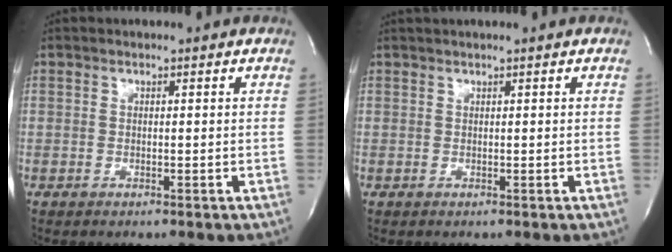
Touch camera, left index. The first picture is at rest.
{"total": 1.2, "force": [0.9, -0.3, 0.7], "torque": [-0.010, 0.016, 0.022]}